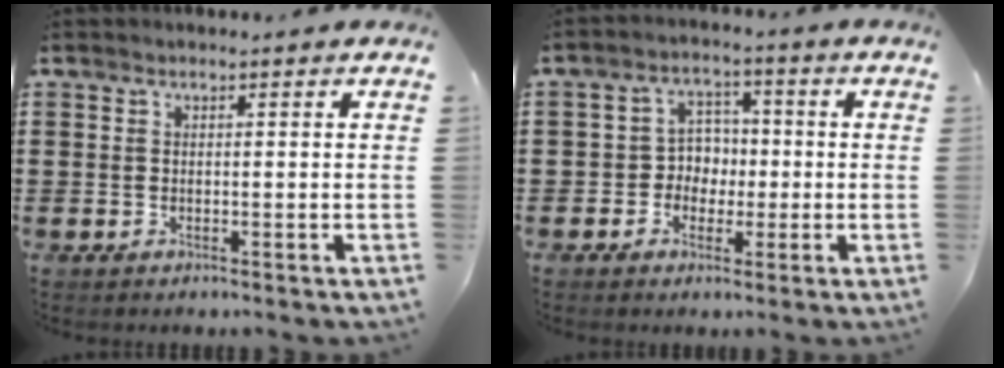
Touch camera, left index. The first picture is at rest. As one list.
[{"total": 4.6, "force": [-0.8, 4.3, 1.5], "torque": [-0.046, 0.014, -0.021]}]